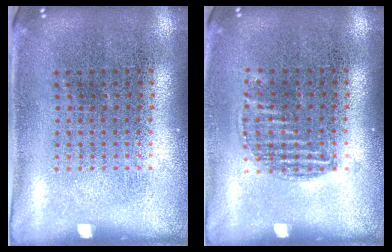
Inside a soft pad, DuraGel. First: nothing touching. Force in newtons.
{"total": 0.9, "press": 0.8, "slide": 0.3}